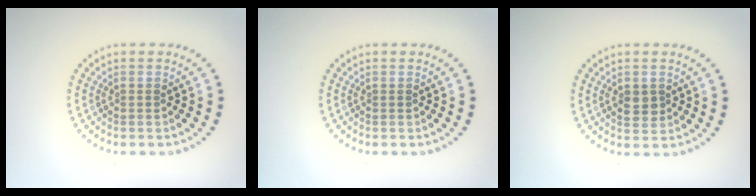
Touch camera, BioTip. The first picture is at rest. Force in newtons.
{"total": 0.0}
{"total": 1.8, "press": 1.8, "slide": 0.2}